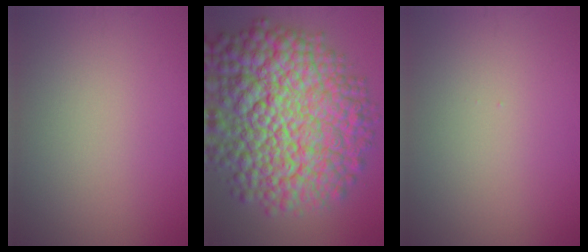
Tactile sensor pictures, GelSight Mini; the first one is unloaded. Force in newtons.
{"total": 17.0, "press": 17.0, "slide": 0.3}
{"total": 0.0}